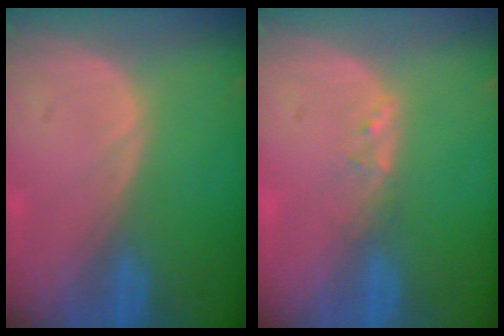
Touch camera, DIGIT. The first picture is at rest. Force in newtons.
{"total": 1.2, "press": 1.1, "slide": 0.2}